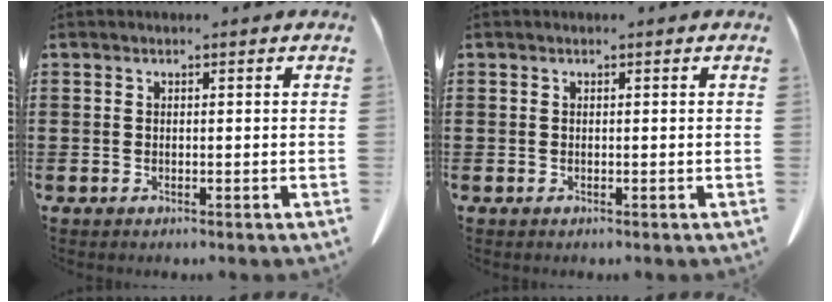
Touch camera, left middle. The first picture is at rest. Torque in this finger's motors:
{"motor_torque": [0.00, 0.00, 0.00, 0.00]}